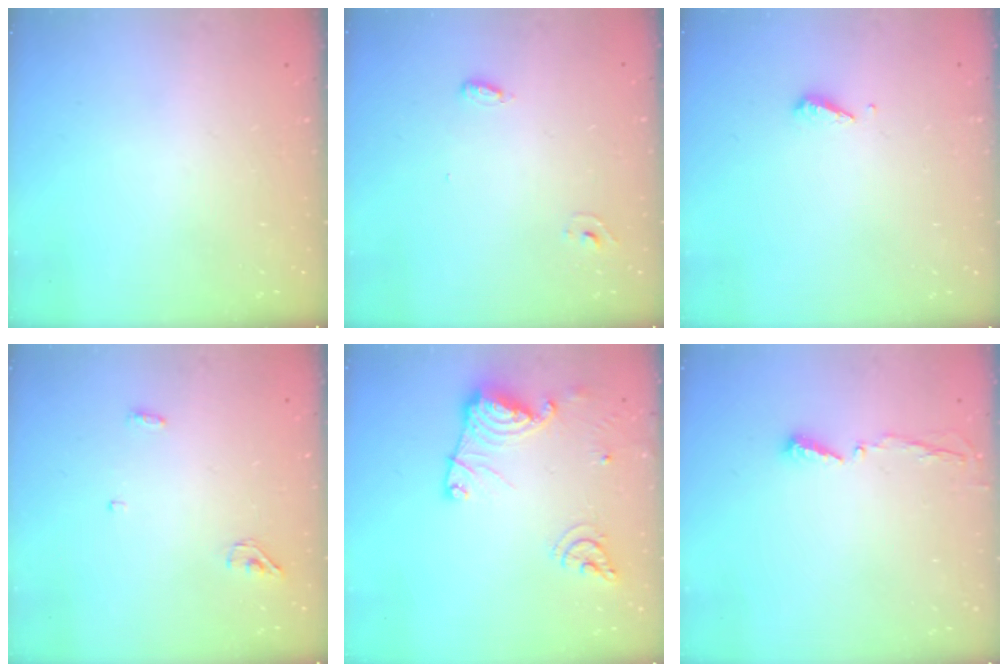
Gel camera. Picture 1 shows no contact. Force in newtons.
{"total": 3.5, "press": 3.2, "slide": 1.4}
{"total": 3.1, "press": 3.1, "slide": 0.2}
{"total": 3.7, "press": 3.6, "slide": 0.9}
{"total": 15.2, "press": 15.1, "slide": 1.8}
{"total": 3.4, "press": 3.4, "slide": 0.4}